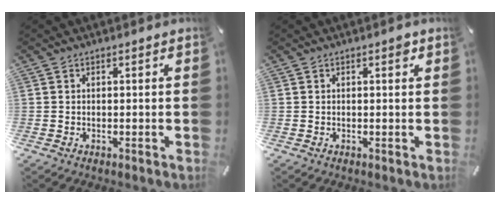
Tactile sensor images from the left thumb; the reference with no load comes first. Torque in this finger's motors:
{"motor_torque": [0.12, -0.02, -0.05, 0.02, 0.08]}